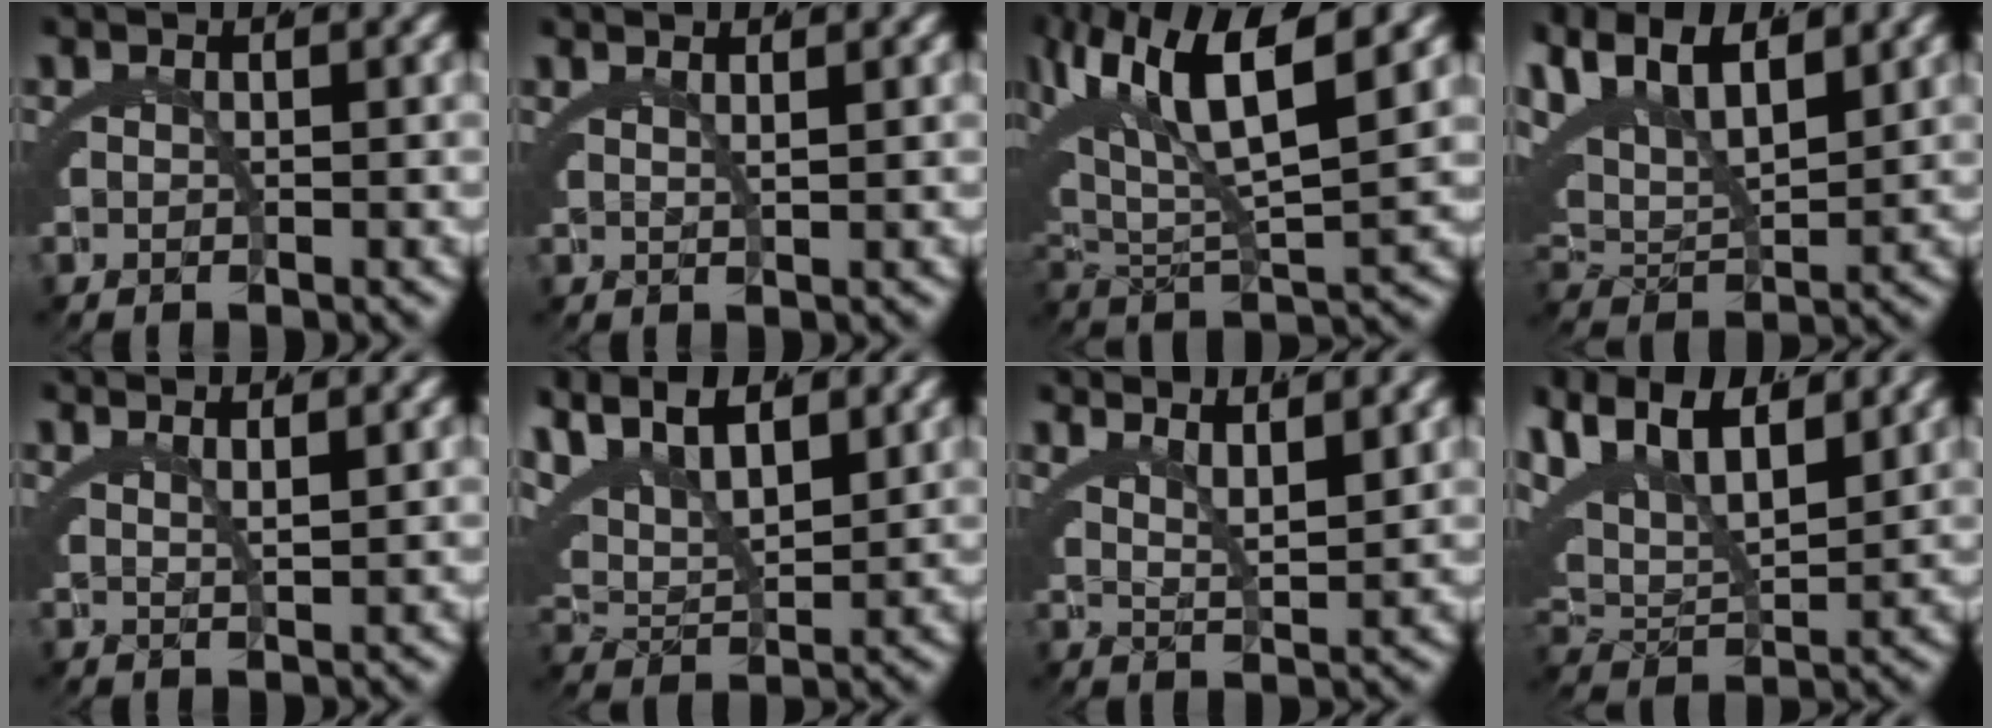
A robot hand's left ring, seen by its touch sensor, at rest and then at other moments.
{"total": 1.8, "force": [1.5, -0.8, 0.6], "torque": [-0.003, 0.000, 0.029]}
{"total": 10.8, "force": [4.1, 5.0, 8.6], "torque": [-0.175, 0.003, 0.072]}
{"total": 10.6, "force": [4.0, 7.1, 6.8], "torque": [-0.153, 0.003, 0.059]}
{"total": 2.4, "force": [2.0, -0.5, 1.2], "torque": [-0.010, 0.002, 0.037]}
{"total": 9.8, "force": [4.6, 6.4, 5.8], "torque": [-0.127, 0.018, 0.062]}
{"total": 4.2, "force": [3.3, 0.9, 2.5], "torque": [-0.036, 0.000, 0.055]}
{"total": 11.0, "force": [4.1, 7.4, 7.0], "torque": [-0.157, 0.001, 0.062]}